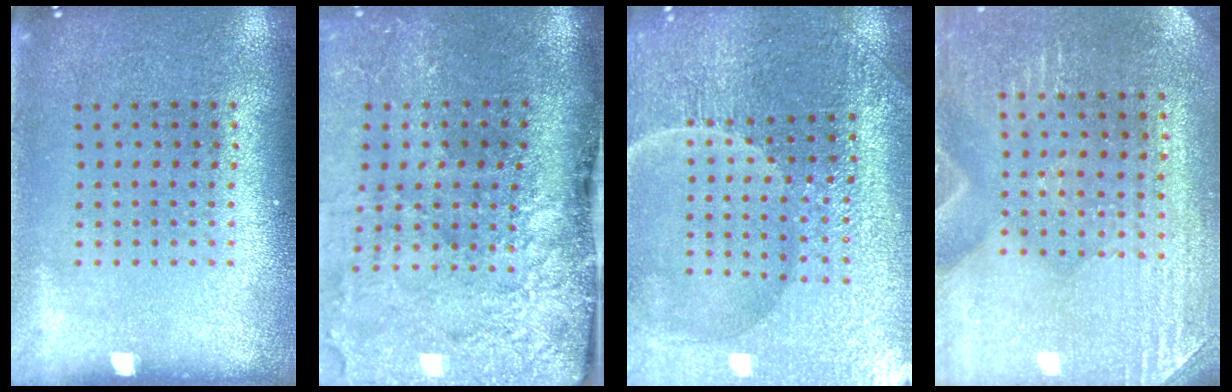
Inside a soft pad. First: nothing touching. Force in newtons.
{"total": 4.7, "press": 3.6, "slide": 3.0}
{"total": 4.2, "press": 4.1, "slide": 0.7}
{"total": 3.0, "press": 2.9, "slide": 0.6}